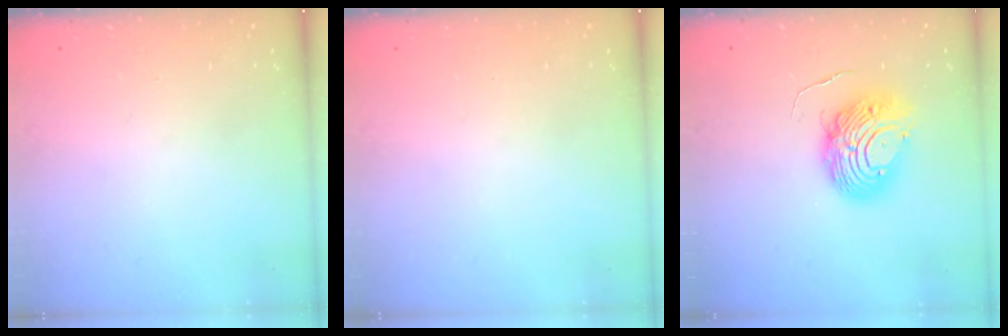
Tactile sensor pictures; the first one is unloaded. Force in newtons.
{"total": 0.0}
{"total": 10.2, "press": 10.2, "slide": 1.1}